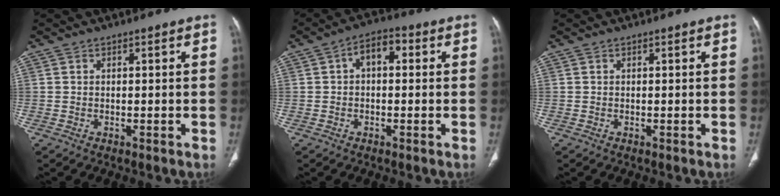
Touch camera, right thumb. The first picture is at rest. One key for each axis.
{"total": 5.5, "fx": 0.8, "fy": 3.3, "fz": 4.3, "tx": -0.051, "ty": 0.020, "tz": 0.002}
{"total": 0.0}